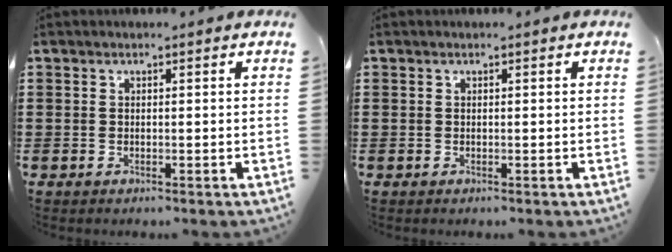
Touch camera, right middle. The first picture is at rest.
{"total": 0.0}